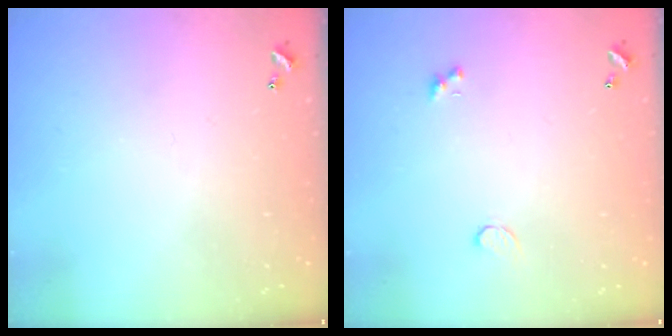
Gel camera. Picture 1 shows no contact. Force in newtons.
{"total": 0.8, "press": 0.7, "slide": 0.4}